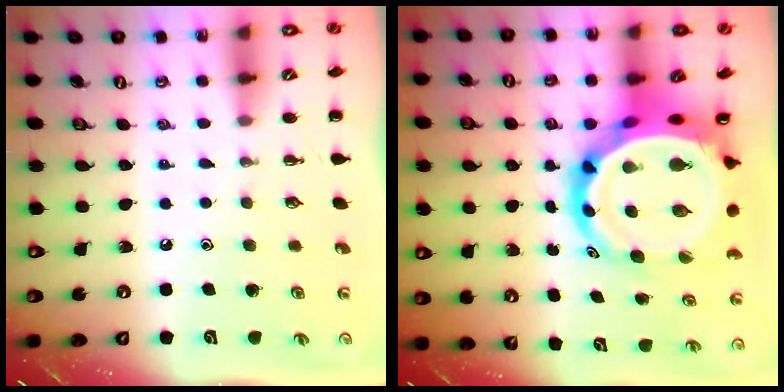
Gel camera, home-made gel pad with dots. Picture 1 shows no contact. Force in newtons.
{"total": 16.0, "press": 15.5, "slide": 4.1}